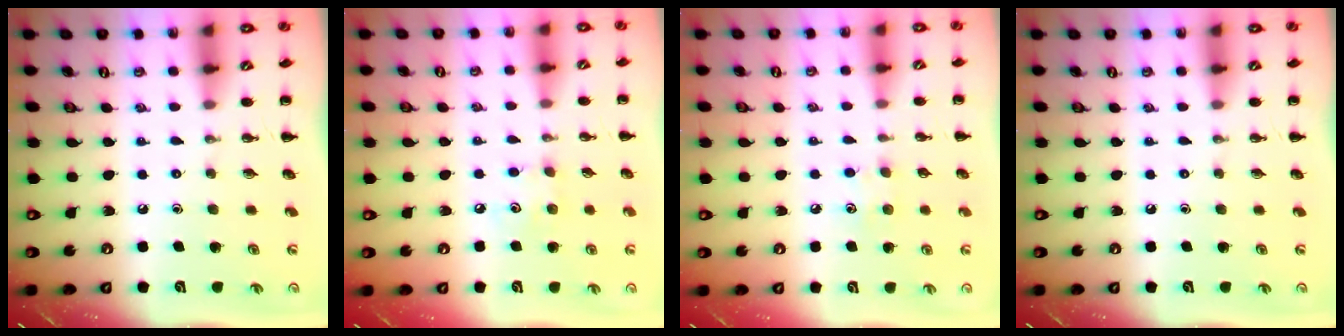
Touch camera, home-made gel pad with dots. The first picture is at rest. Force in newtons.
{"total": 4.9, "press": 4.8, "slide": 1.2}
{"total": 6.6, "press": 6.3, "slide": 1.8}
{"total": 0.0}